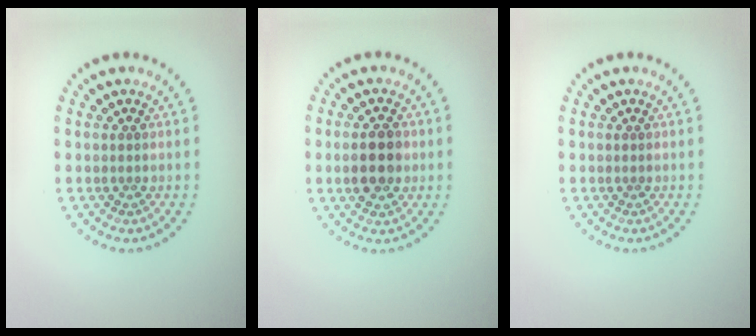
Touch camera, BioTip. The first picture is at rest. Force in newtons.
{"total": 3.8, "press": 3.8, "slide": 0.0}
{"total": 0.0}